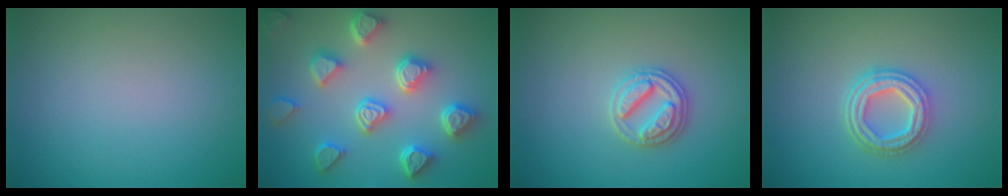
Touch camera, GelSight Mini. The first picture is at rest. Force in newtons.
{"total": 7.0, "press": 5.8, "slide": 3.9}
{"total": 2.8, "press": 2.8, "slide": 0.2}
{"total": 4.6, "press": 3.5, "slide": 3.1}